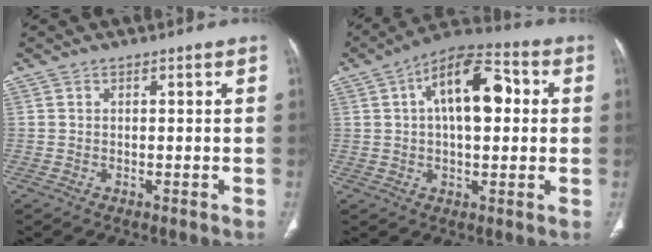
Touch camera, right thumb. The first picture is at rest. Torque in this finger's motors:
{"motor_torque": [0.23, 0.29, 0.09, -0.03, 0.28]}